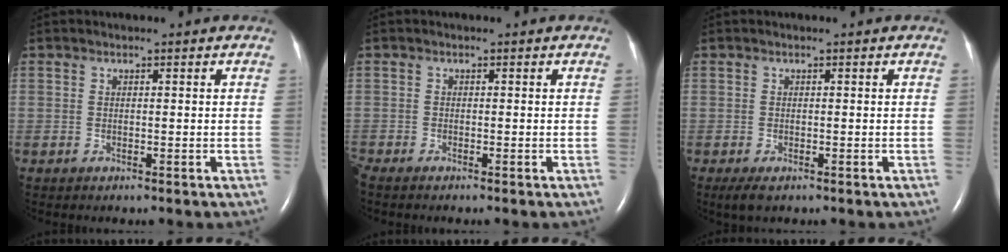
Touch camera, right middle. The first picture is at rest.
{"total": 1.0, "force": [-0.9, -0.2, 0.3], "torque": [-0.015, -0.004, -0.021]}
{"total": 2.0, "force": [-1.2, 0.7, 1.5], "torque": [-0.032, -0.006, -0.018]}